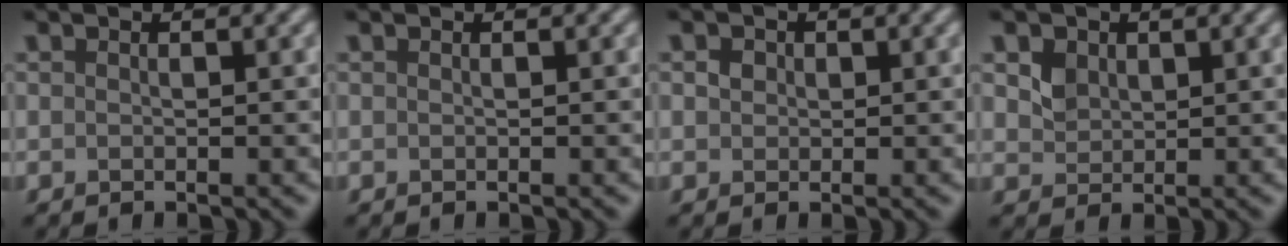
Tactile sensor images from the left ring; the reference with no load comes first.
{"total": 0.0}
{"total": 1.0, "force": [0.2, 0.9, 0.3], "torque": [-0.003, 0.001, 0.003]}
{"total": 2.0, "force": [1.0, 1.6, 0.8], "torque": [-0.020, -0.005, 0.025]}